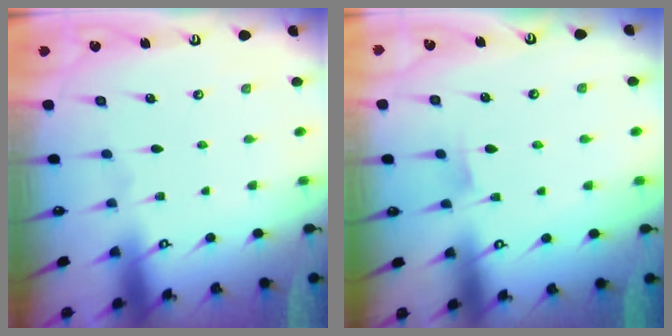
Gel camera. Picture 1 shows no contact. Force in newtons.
{"total": 4.7, "press": 4.6, "slide": 0.7}